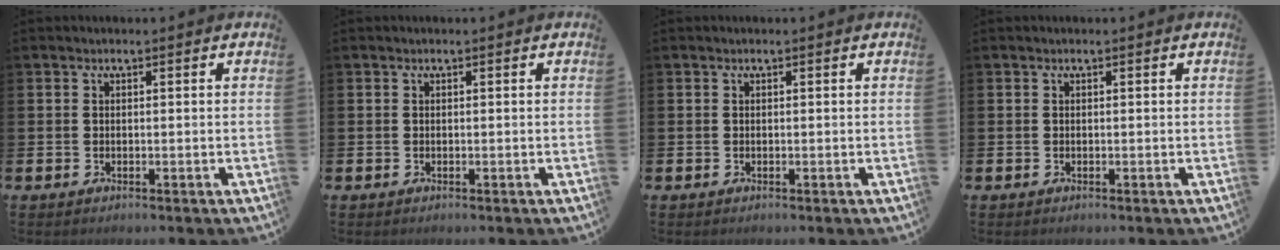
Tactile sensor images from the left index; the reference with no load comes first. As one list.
[{"total": 0.0}, {"total": 0.0}, {"total": 0.0}]